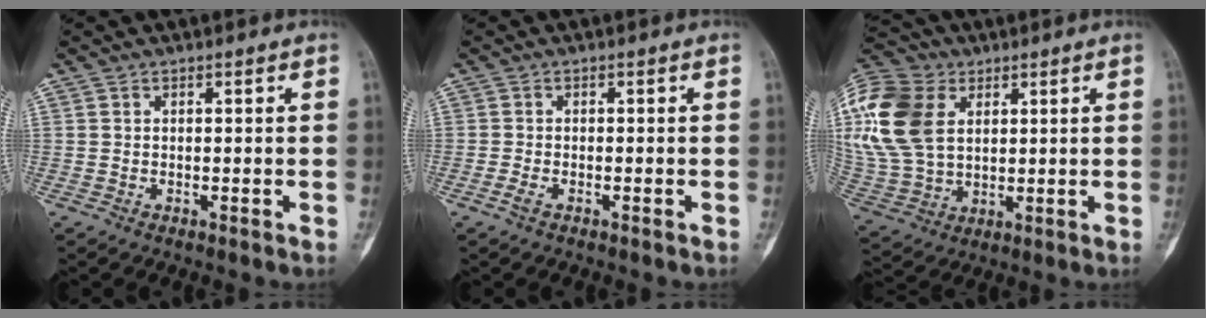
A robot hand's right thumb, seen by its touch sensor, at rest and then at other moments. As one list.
[{"total": 1.4, "force": [-0.9, 0.6, 1.0], "torque": [-0.025, 0.001, -0.020]}, {"total": 22.6, "force": [6.6, 15.7, 14.9], "torque": [-0.340, 0.012, 0.129]}]